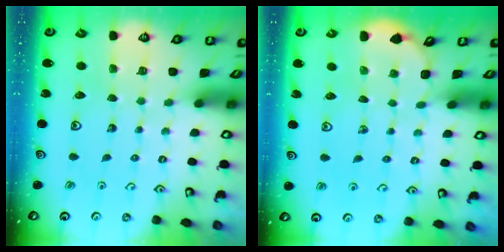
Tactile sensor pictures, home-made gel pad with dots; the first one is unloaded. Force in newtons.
{"total": 2.4, "press": 2.0, "slide": 1.3}